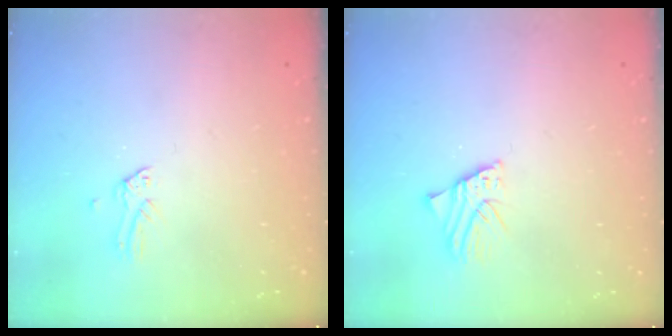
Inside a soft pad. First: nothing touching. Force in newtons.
{"total": 2.6, "press": 2.6, "slide": 0.2}